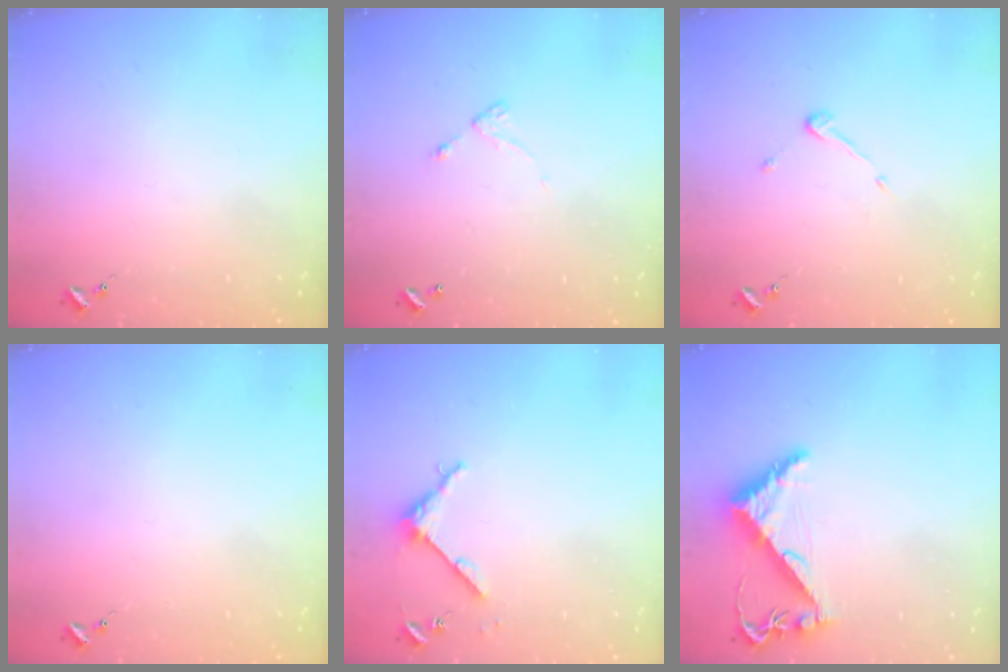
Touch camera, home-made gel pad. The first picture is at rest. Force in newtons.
{"total": 4.0, "press": 4.0, "slide": 0.3}
{"total": 3.6, "press": 3.6, "slide": 0.2}
{"total": 0.0}
{"total": 4.5, "press": 4.5, "slide": 0.5}
{"total": 7.9, "press": 7.9, "slide": 0.8}